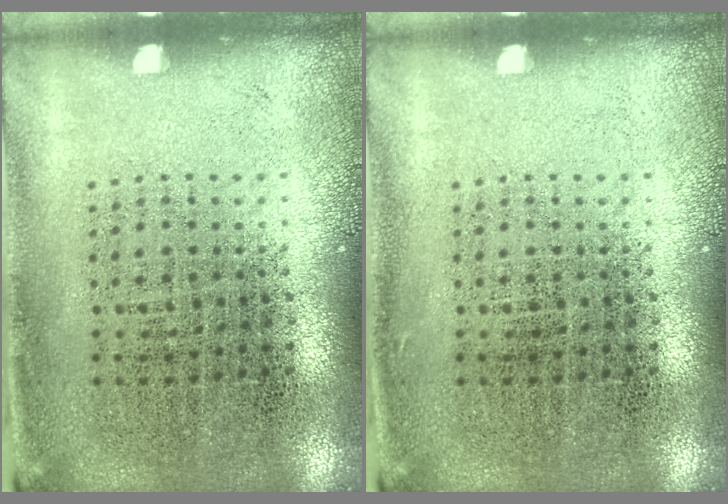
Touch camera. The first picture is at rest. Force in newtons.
{"total": 0.0}